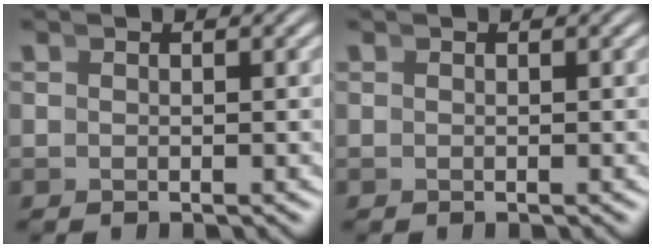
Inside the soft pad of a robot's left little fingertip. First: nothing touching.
{"total": 0.0}